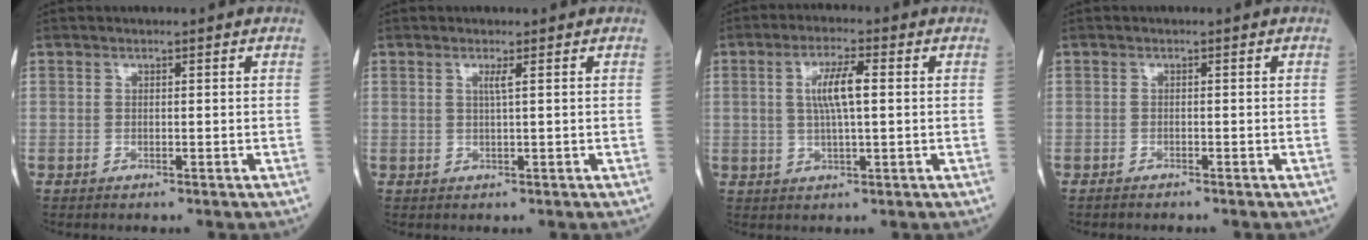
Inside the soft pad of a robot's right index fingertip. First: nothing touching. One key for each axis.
{"total": 1.2, "fx": 0.5, "fy": -0.3, "fz": 1.1, "tx": -0.026, "ty": -0.002, "tz": 0.009}
{"total": 6.0, "fx": 1.0, "fy": 1.0, "fz": 5.9, "tx": -0.116, "ty": 0.008, "tz": 0.018}
{"total": 1.0, "fx": -1.0, "fy": 0.1, "fz": 0.2, "tx": -0.009, "ty": -0.001, "tz": -0.016}